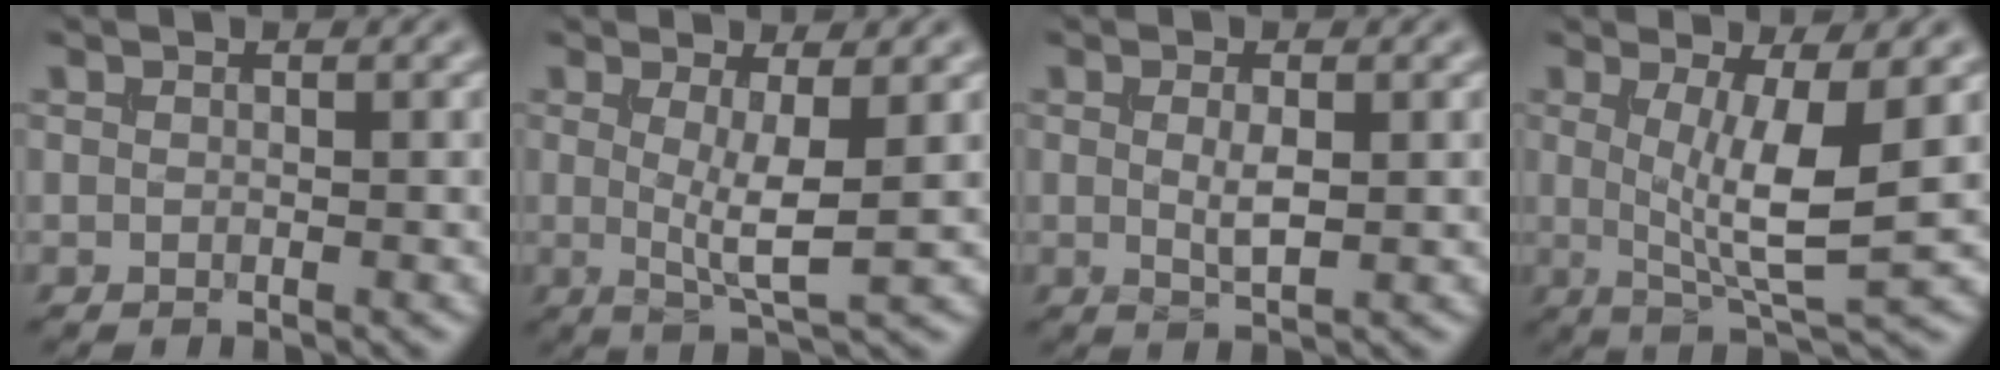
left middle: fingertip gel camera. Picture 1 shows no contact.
{"total": 3.9, "force": [0.4, 0.8, 3.8], "torque": [-0.065, -0.013, 0.010]}
{"total": 2.1, "force": [0.2, 0.6, 2.0], "torque": [-0.040, -0.002, 0.004]}
{"total": 6.2, "force": [0.6, 1.5, 6.0], "torque": [-0.104, -0.013, 0.013]}